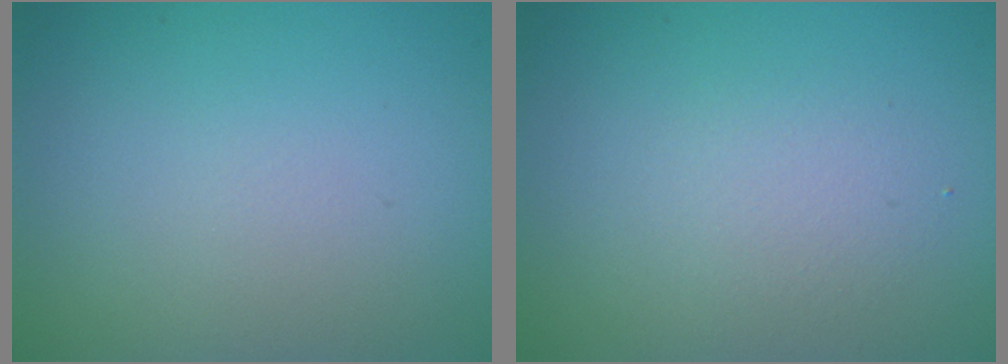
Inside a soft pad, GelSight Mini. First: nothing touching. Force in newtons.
{"total": 1.7, "press": 1.7, "slide": 0.2}